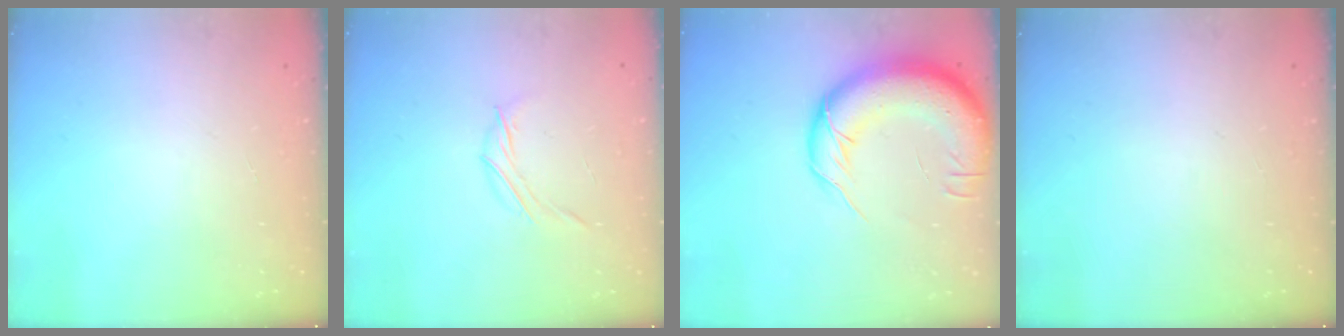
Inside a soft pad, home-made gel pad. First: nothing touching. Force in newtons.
{"total": 4.0, "press": 3.9, "slide": 1.0}
{"total": 19.3, "press": 18.7, "slide": 4.5}
{"total": 0.0}